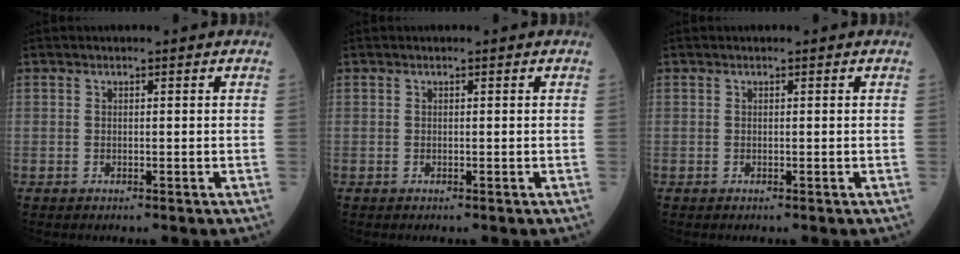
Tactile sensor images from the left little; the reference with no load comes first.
{"total": 0.0}
{"total": 0.0}